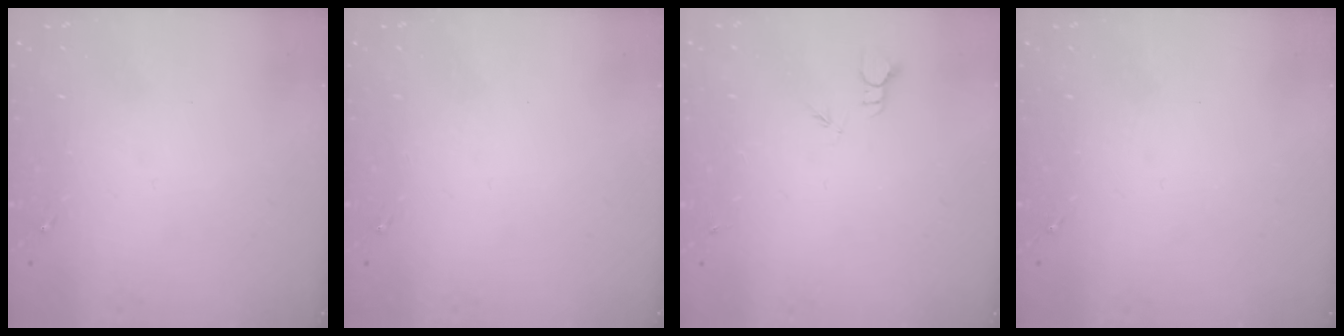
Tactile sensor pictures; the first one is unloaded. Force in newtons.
{"total": 0.0}
{"total": 2.3, "press": 2.3, "slide": 0.1}
{"total": 0.0}